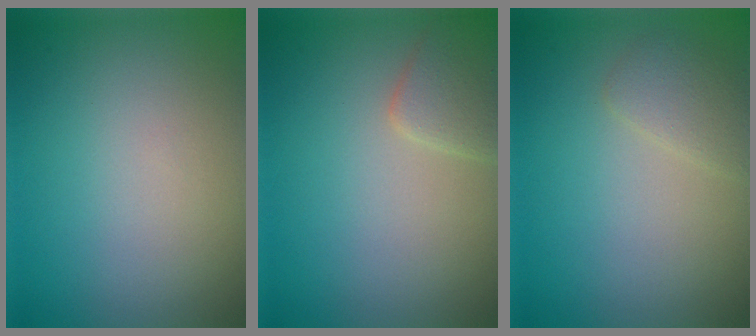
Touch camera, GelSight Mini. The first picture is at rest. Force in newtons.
{"total": 2.3, "press": 2.3, "slide": 0.1}
{"total": 1.7, "press": 1.7, "slide": 0.0}